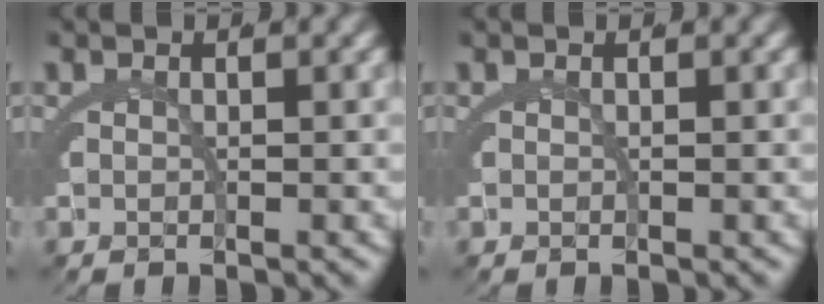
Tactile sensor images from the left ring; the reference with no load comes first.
{"total": 0.0}